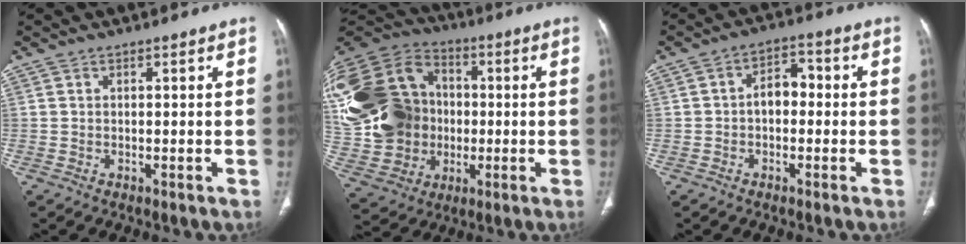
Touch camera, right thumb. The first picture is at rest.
{"total": 31.6, "force": [1.7, 25.8, 18.1], "torque": [-0.410, 0.052, 0.049]}
{"total": 5.3, "force": [-0.5, 3.6, 3.9], "torque": [-0.044, 0.025, -0.019]}